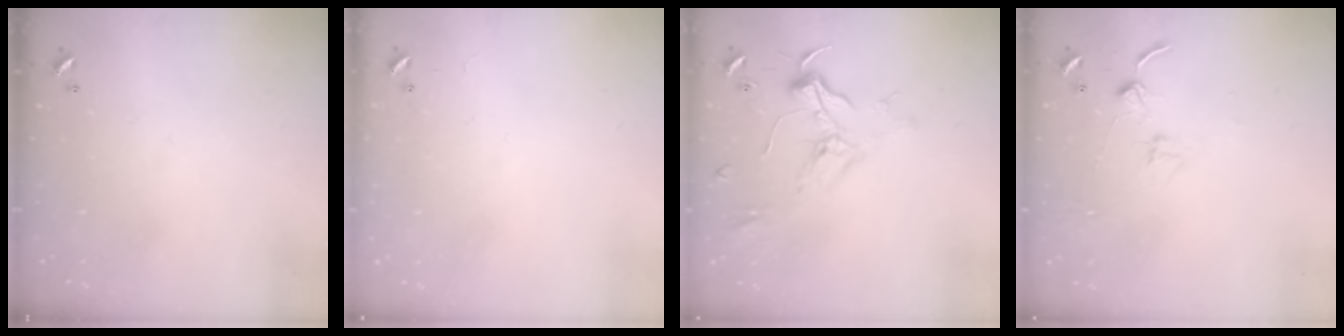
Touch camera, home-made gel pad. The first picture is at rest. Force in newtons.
{"total": 10.0, "press": 10.0, "slide": 0.3}
{"total": 2.4, "press": 2.3, "slide": 0.8}
{"total": 2.4, "press": 2.3, "slide": 0.4}